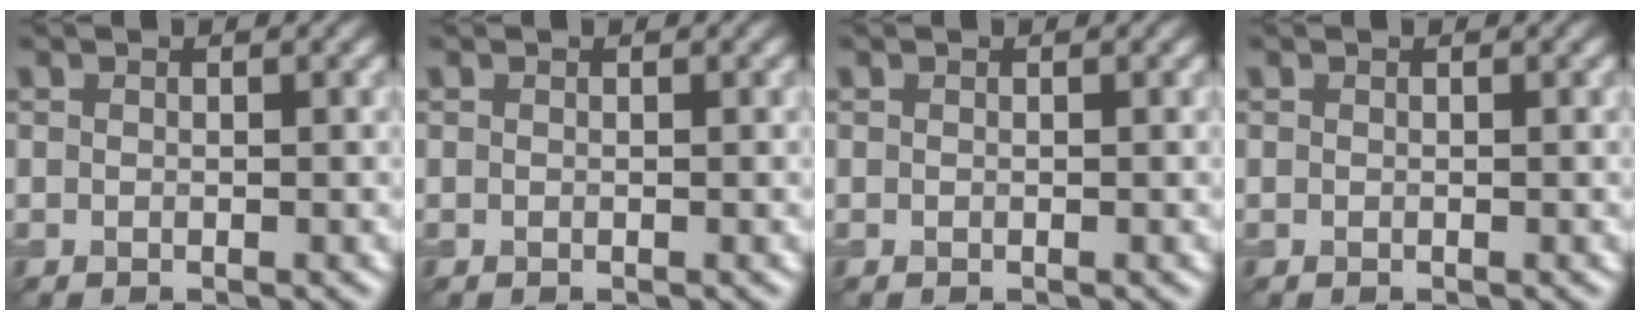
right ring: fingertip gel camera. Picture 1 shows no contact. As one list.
[{"total": 0.0}, {"total": 0.0}, {"total": 0.0}]